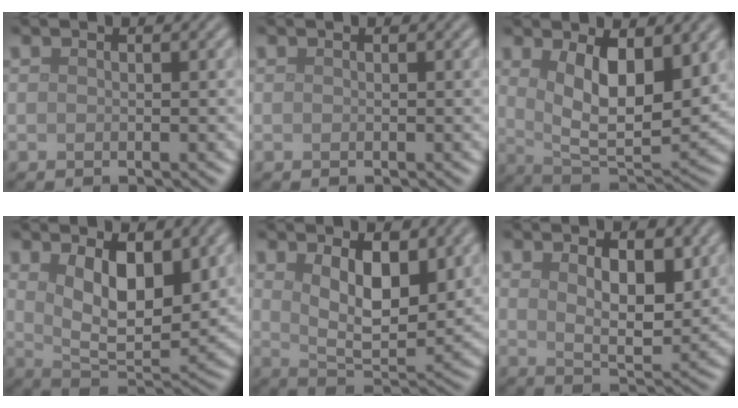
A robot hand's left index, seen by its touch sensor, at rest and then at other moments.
{"total": 0.0}
{"total": 7.9, "force": [2.5, 3.3, 6.7], "torque": [-0.119, -0.016, 0.047]}
{"total": 7.2, "force": [2.6, 3.3, 5.8], "torque": [-0.102, -0.012, 0.050]}
{"total": 6.4, "force": [2.3, 2.9, 5.2], "torque": [-0.091, -0.010, 0.045]}
{"total": 5.2, "force": [1.8, 2.2, 4.3], "torque": [-0.070, -0.009, 0.035]}